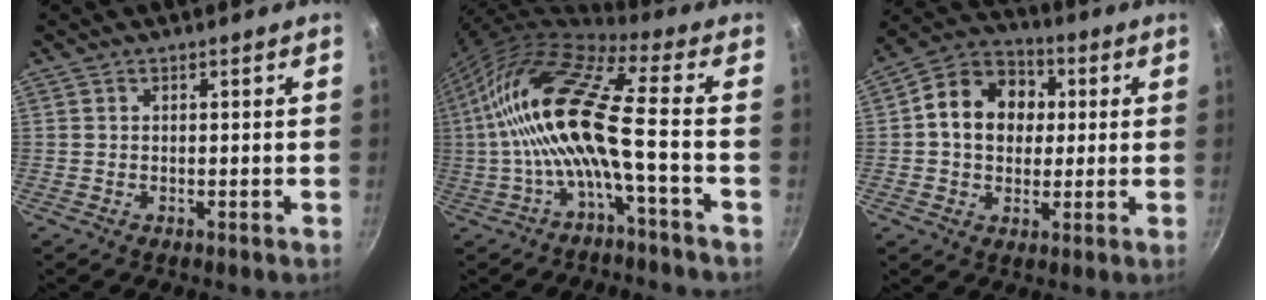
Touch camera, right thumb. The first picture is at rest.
{"total": 17.0, "force": [-2.1, 3.5, 16.5], "torque": [-0.326, 0.040, -0.052]}
{"total": 13.1, "force": [1.8, 10.5, 7.7], "torque": [-0.100, 0.020, 0.010]}